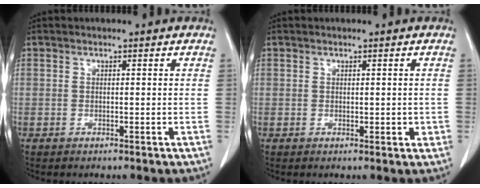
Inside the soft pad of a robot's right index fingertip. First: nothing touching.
{"total": 1.4, "force": [0.1, 1.1, 0.8], "torque": [-0.007, 0.001, 0.004]}